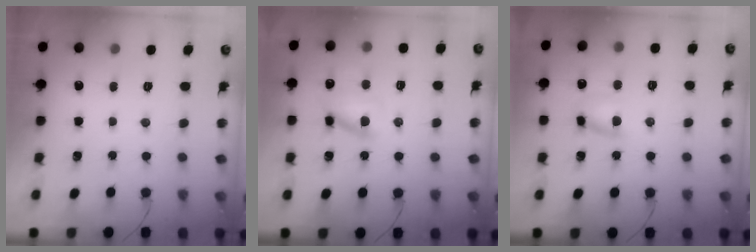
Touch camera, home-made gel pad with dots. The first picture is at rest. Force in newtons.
{"total": 10.4, "press": 10.3, "slide": 1.3}
{"total": 7.7, "press": 7.7, "slide": 0.4}